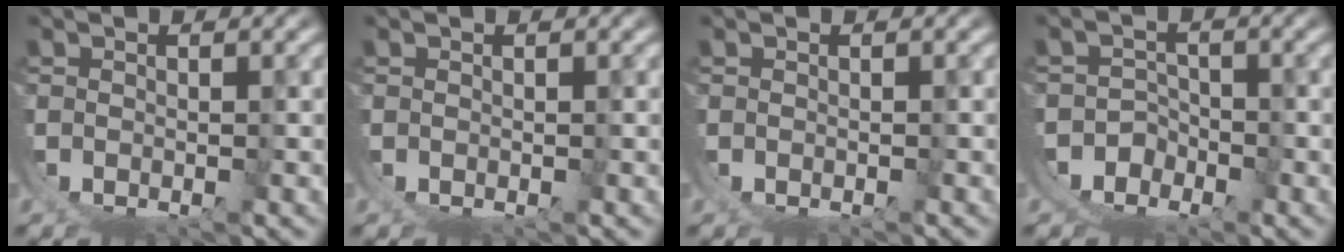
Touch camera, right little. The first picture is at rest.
{"total": 0.0}
{"total": 0.0}
{"total": 5.7, "force": [-1.4, 5.1, 2.1], "torque": [-0.068, -0.015, -0.026]}